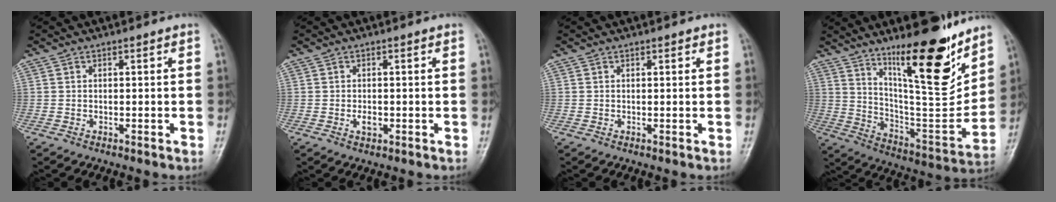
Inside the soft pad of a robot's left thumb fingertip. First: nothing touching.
{"total": 1.8, "force": [-0.4, 1.1, 1.3], "torque": [-0.019, -0.001, -0.006]}
{"total": 0.7, "force": [0.5, 0.3, 0.4], "torque": [-0.003, -0.001, 0.004]}
{"total": 20.7, "force": [13.9, 5.0, 14.5], "torque": [-0.183, -0.101, 0.236]}